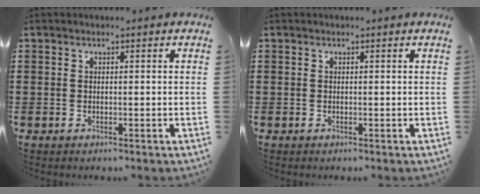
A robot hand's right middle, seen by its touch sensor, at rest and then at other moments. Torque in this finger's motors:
{"motor_torque": [0.03, -0.04, 0.00, 0.00]}